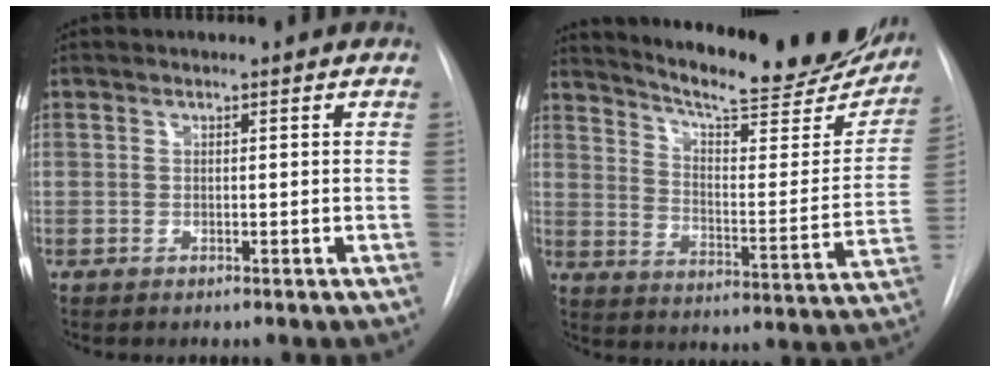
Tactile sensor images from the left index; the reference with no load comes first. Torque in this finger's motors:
{"motor_torque": [0.09, -0.43, 0.42, 0.08]}